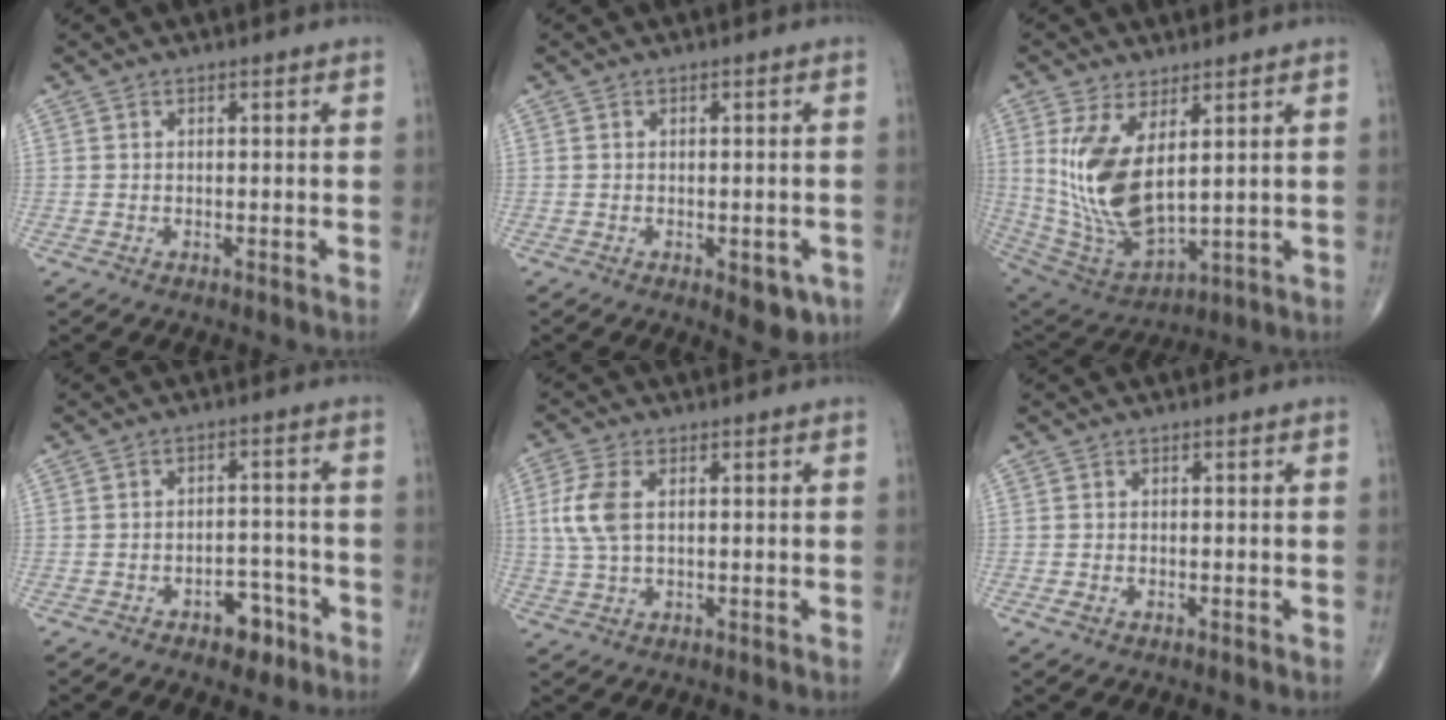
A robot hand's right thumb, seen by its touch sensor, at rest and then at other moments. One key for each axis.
{"total": 4.6, "fx": -1.9, "fy": 2.4, "fz": 3.5, "tx": -0.020, "ty": -0.001, "tz": -0.019}
{"total": 15.2, "fx": 3.6, "fy": 7.1, "fz": 13.0, "tx": -0.255, "ty": -0.029, "tz": 0.096}
{"total": 5.6, "fx": -3.4, "fy": 3.3, "fz": 3.0, "tx": -0.016, "ty": 0.033, "tz": -0.046}
{"total": 6.7, "fx": 1.2, "fy": 3.6, "fz": 5.5, "tx": -0.136, "ty": 0.006, "tz": 0.023}
{"total": 0.9, "fx": -0.4, "fy": 0.6, "fz": 0.5, "tx": -0.014, "ty": 0.004, "tz": -0.005}